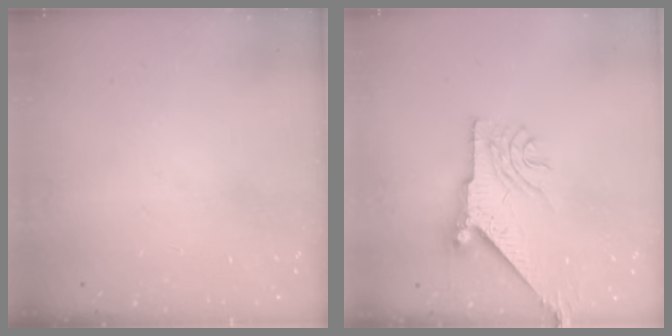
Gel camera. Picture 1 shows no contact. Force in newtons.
{"total": 10.3, "press": 10.2, "slide": 1.3}